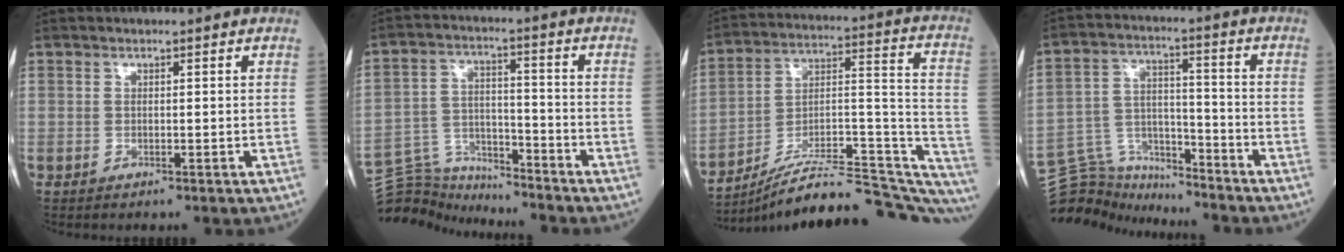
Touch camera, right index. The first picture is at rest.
{"total": 9.3, "force": [-9.2, 0.8, -1.3], "torque": [0.014, 0.040, -0.168]}
{"total": 27.9, "force": [-25.2, 2.2, 11.8], "torque": [-0.106, 0.026, -0.365]}
{"total": 10.5, "force": [-10.3, 1.8, -0.9], "torque": [0.009, 0.052, -0.186]}